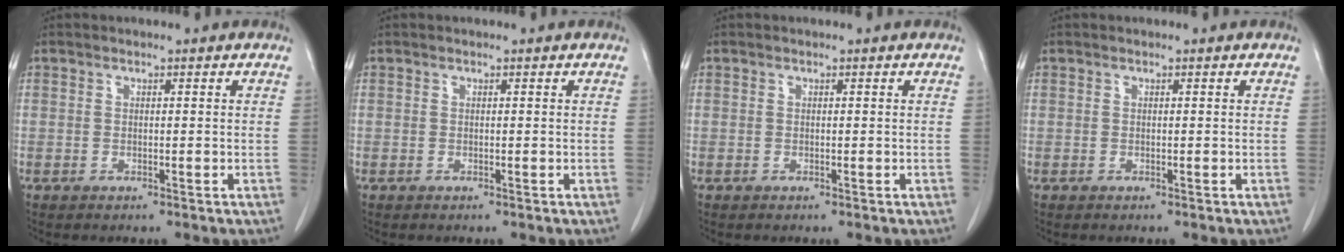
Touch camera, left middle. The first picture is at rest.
{"total": 0.0}
{"total": 0.0}
{"total": 0.0}